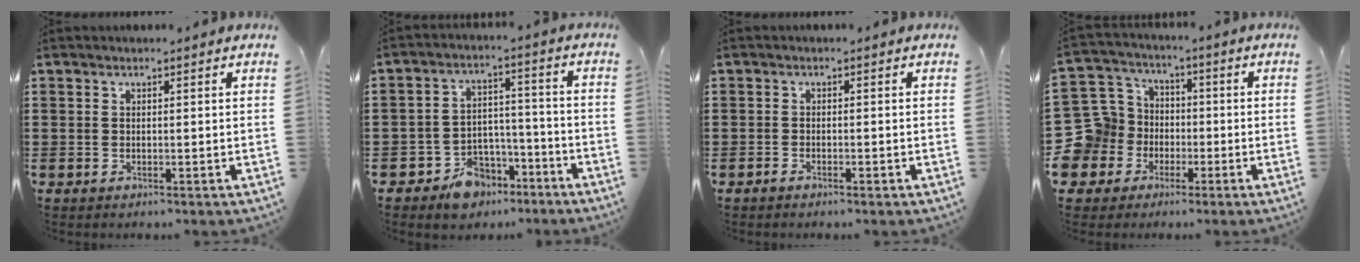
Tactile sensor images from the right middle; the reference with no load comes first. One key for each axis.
{"total": 7.4, "fx": -6.2, "fy": 3.8, "fz": 1.3, "tx": -0.024, "ty": 0.037, "tz": -0.119}
{"total": 0.8, "fx": -0.6, "fy": 0.1, "fz": 0.4, "tx": -0.011, "ty": -0.004, "tz": -0.011}
{"total": 12.4, "fx": -2.1, "fy": 11.8, "fz": 3.3, "tx": -0.148, "ty": 0.002, "tz": -0.033}